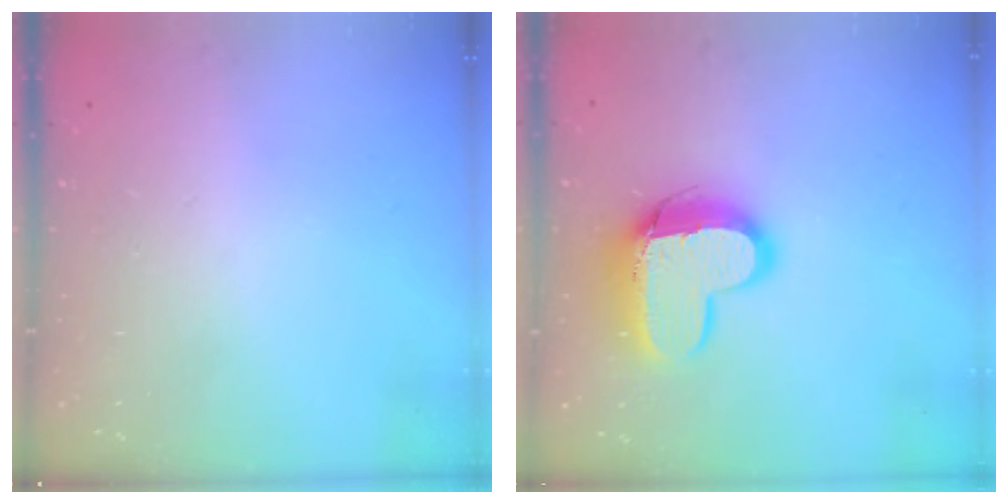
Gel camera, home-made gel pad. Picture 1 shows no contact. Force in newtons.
{"total": 14.2, "press": 14.2, "slide": 1.1}